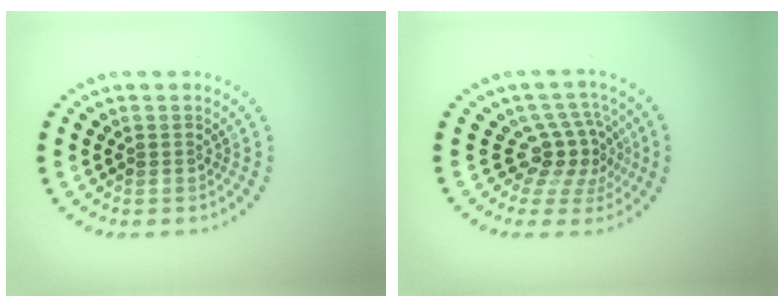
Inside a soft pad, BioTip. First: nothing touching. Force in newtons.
{"total": 3.7, "press": 2.8, "slide": 2.4}